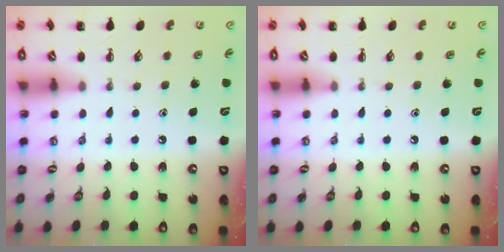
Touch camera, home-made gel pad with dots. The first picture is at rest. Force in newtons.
{"total": 0.0}